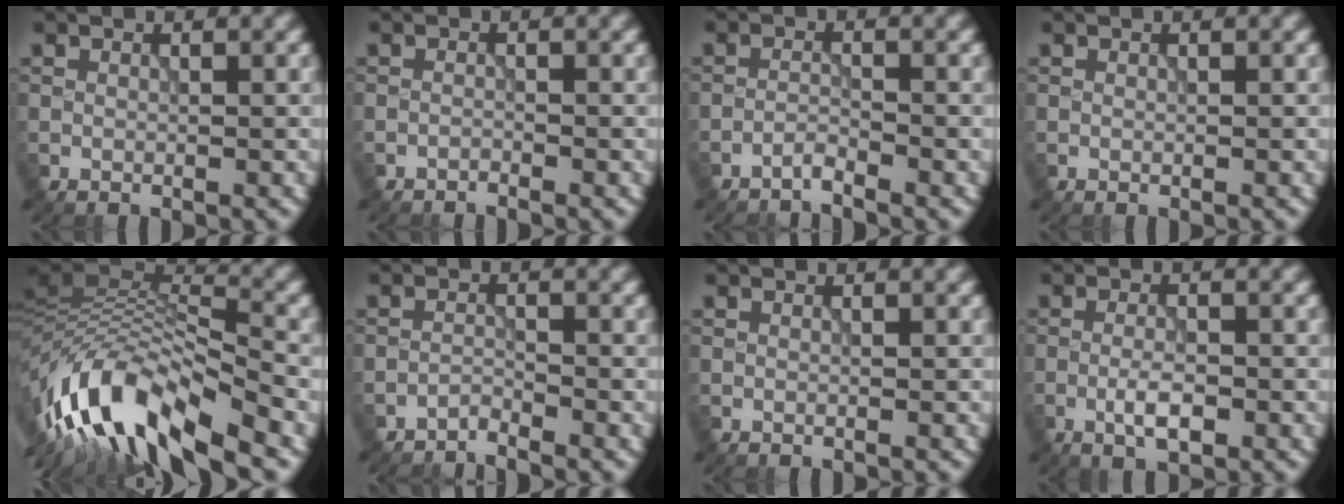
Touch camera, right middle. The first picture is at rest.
{"total": 0.7, "force": [-0.7, 0.0, 0.1], "torque": [0.002, 0.001, -0.017]}
{"total": 1.3, "force": [-1.3, 0.0, 0.4], "torque": [-0.004, 0.004, -0.030]}
{"total": 0.0}
{"total": 12.6, "force": [-6.0, 5.0, 9.8], "torque": [-0.184, 0.026, -0.114]}
{"total": 1.6, "force": [-1.6, 0.0, 0.1], "torque": [0.002, 0.003, -0.035]}
{"total": 0.0}
{"total": 2.7, "force": [-1.1, 0.8, 2.3], "torque": [-0.045, 0.002, -0.024]}